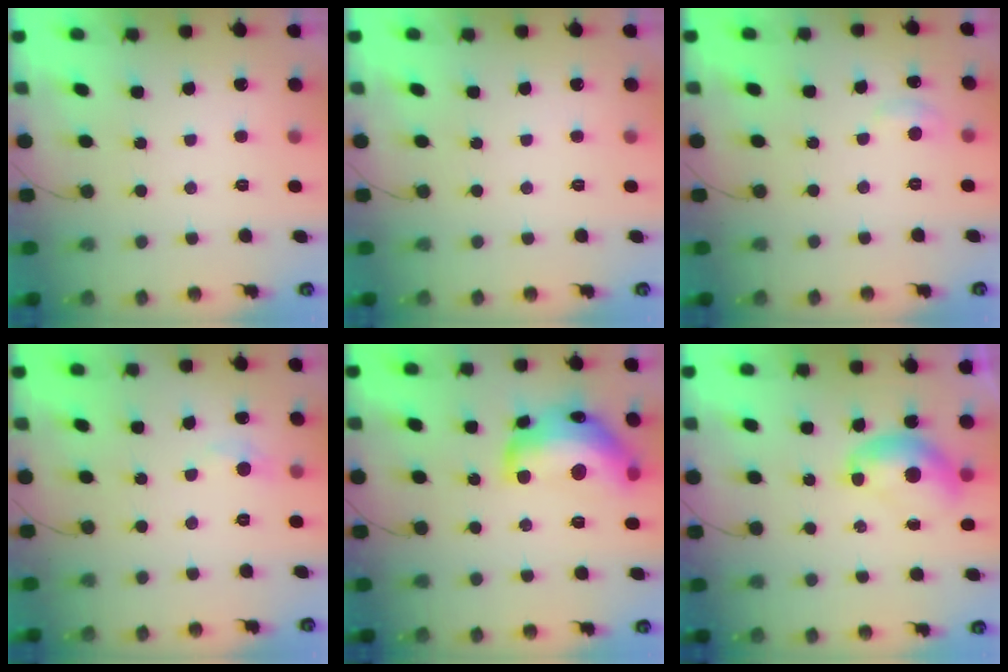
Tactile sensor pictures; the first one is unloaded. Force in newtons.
{"total": 0.0}
{"total": 5.2, "press": 5.1, "slide": 0.7}
{"total": 5.8, "press": 5.7, "slide": 0.6}
{"total": 17.1, "press": 17.1, "slide": 0.9}
{"total": 7.6, "press": 7.5, "slide": 1.0}